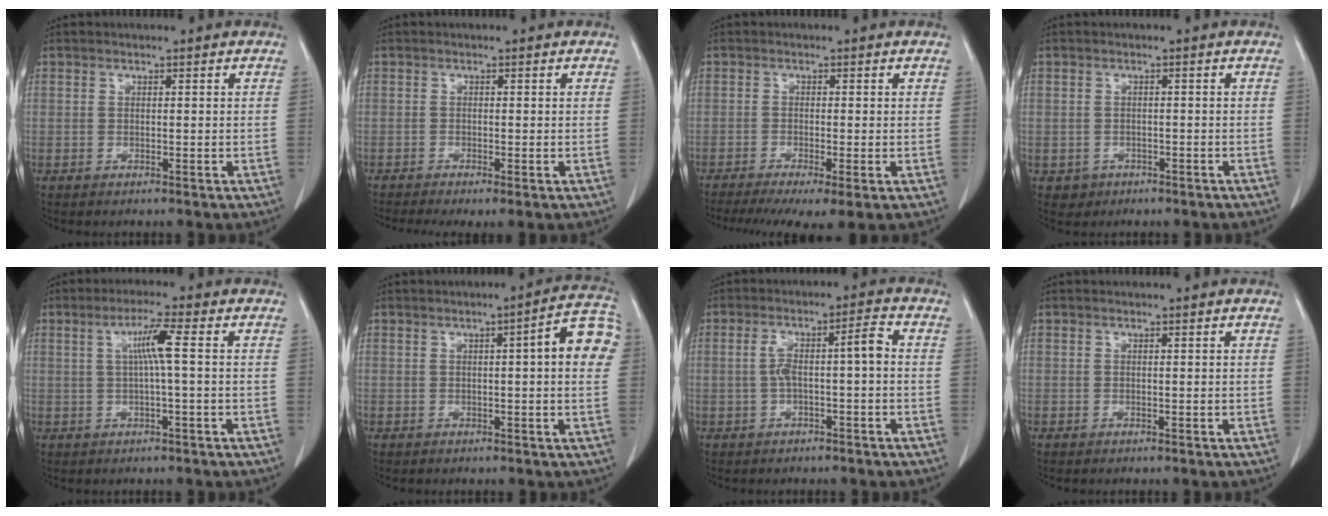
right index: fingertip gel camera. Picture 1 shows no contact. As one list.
[{"total": 4.3, "force": [-2.8, 0.8, 3.1], "torque": [-0.050, -0.013, -0.045]}, {"total": 8.6, "force": [-5.7, 1.4, 6.2], "torque": [-0.100, -0.015, -0.094]}, {"total": 2.3, "force": [-1.0, 2.0, 0.0], "torque": [0.001, 0.011, -0.010]}, {"total": 4.8, "force": [0.7, -0.6, 4.7], "torque": [-0.087, 0.009, 0.016]}, {"total": 8.0, "force": [1.3, 0.9, 7.8], "torque": [-0.091, 0.021, 0.007]}, {"total": 5.4, "force": [-0.3, 0.7, 5.3], "torque": [-0.100, 0.028, -0.002]}, {"total": 0.0}]